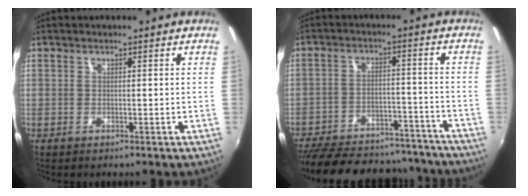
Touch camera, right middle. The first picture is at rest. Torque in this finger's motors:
{"motor_torque": [1.05, -1.08, 0.03, -0.01]}